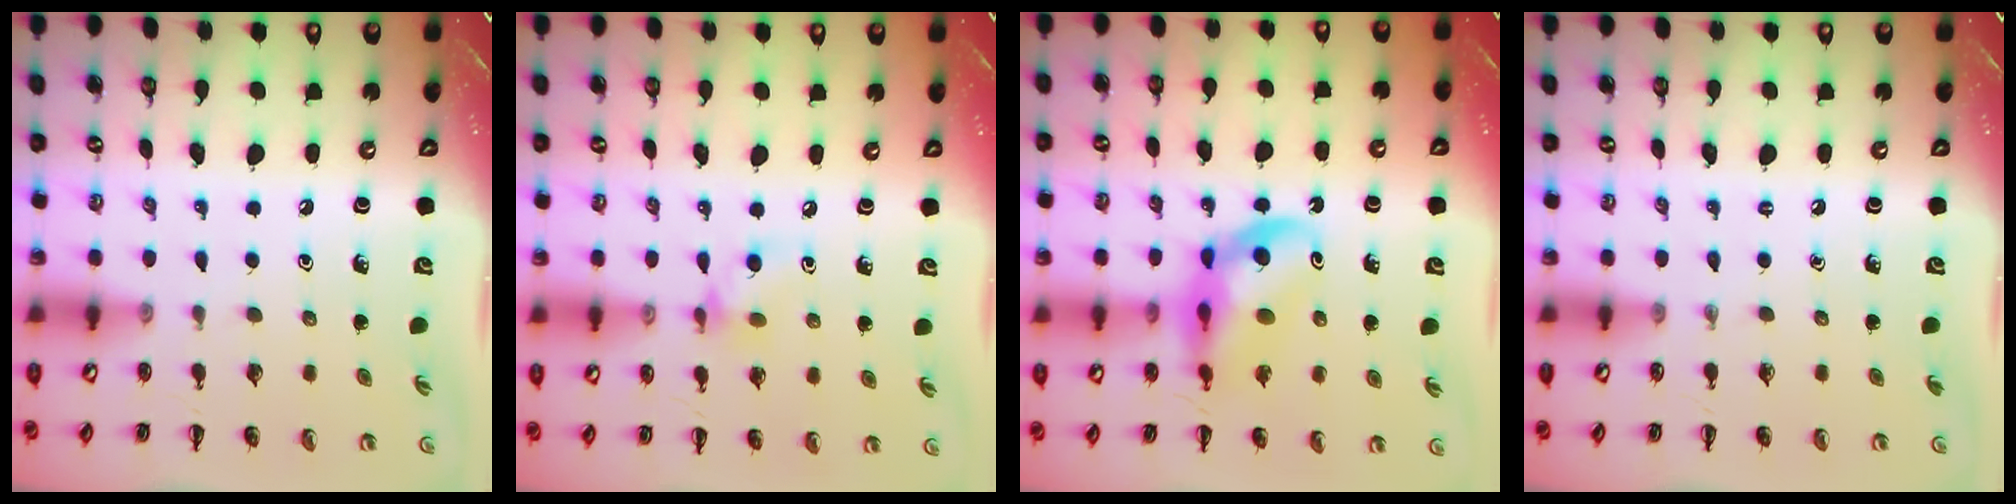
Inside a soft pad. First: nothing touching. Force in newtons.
{"total": 6.0, "press": 5.9, "slide": 0.8}
{"total": 11.2, "press": 10.8, "slide": 3.0}
{"total": 0.0}